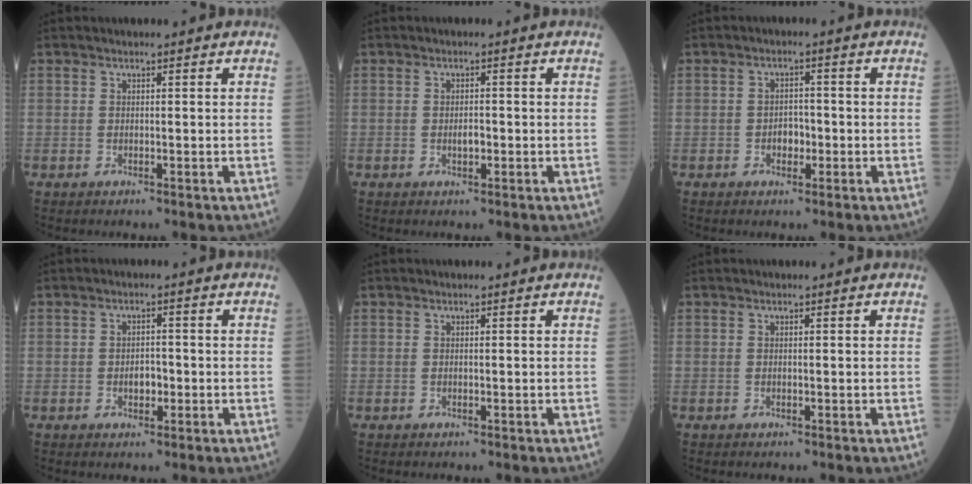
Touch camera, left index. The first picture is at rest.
{"total": 1.6, "force": [-0.3, 0.7, 1.4], "torque": [-0.025, 0.001, -0.004]}
{"total": 2.5, "force": [-0.8, 1.6, 1.8], "torque": [-0.022, 0.007, -0.012]}
{"total": 2.3, "force": [-0.6, 1.4, 1.8], "torque": [-0.026, 0.004, -0.008]}
{"total": 0.0}
{"total": 0.0}